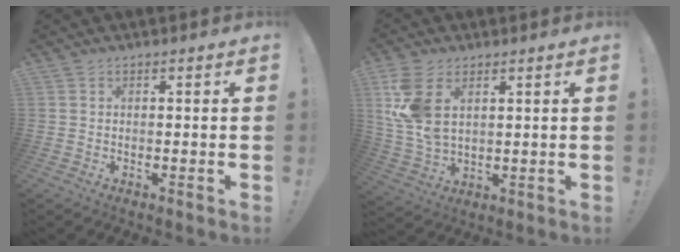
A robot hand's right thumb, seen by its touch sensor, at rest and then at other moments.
{"total": 11.1, "force": [4.6, 6.1, 8.0], "torque": [-0.164, -0.022, 0.086]}